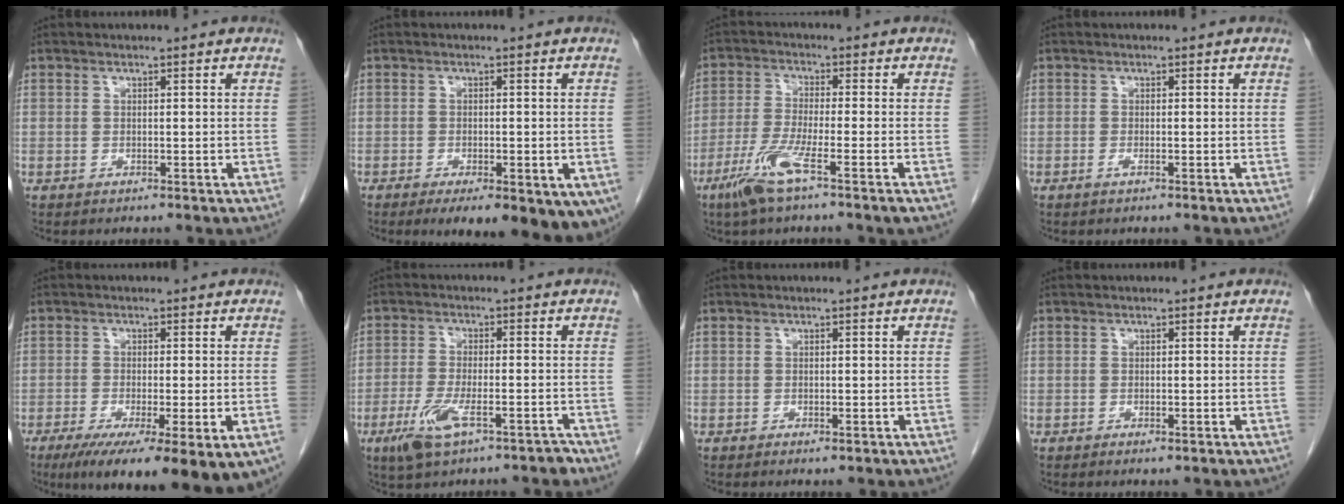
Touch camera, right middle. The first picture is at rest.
{"total": 15.8, "force": [-9.6, 6.3, 10.8], "torque": [-0.122, -0.023, -0.117]}
{"total": 7.0, "force": [-4.0, -0.3, 5.7], "torque": [-0.123, -0.014, -0.082]}
{"total": 0.6, "force": [-0.4, 0.0, 0.5], "torque": [-0.012, 0.000, -0.006]}
{"total": 15.5, "force": [-9.6, 2.8, 11.8], "torque": [-0.145, -0.033, -0.140]}
{"total": 7.5, "force": [-4.6, 2.1, 5.5], "torque": [-0.108, -0.009, -0.075]}
{"total": 0.8, "force": [-0.4, 0.2, 0.6], "torque": [-0.012, -0.003, -0.002]}
{"total": 0.6, "force": [-0.3, 0.1, 0.5], "torque": [-0.010, -0.003, -0.002]}